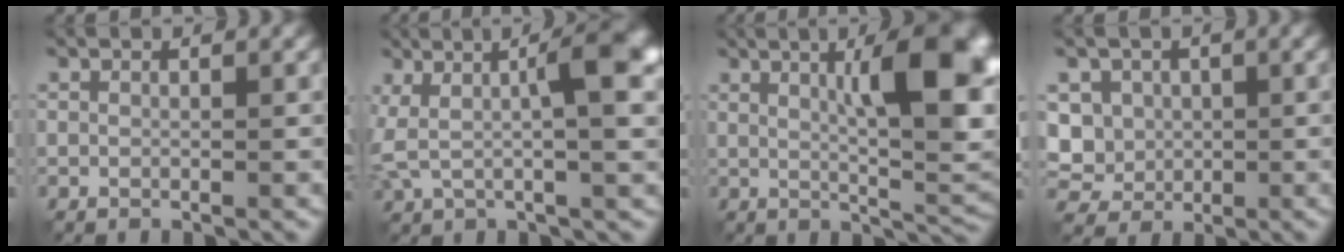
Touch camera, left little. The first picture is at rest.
{"total": 6.8, "force": [1.0, 1.7, 6.5], "torque": [-0.116, 0.011, 0.015]}
{"total": 11.4, "force": [3.0, 2.8, 10.7], "torque": [-0.135, 0.008, 0.050]}
{"total": 5.2, "force": [1.0, 4.7, 1.8], "torque": [-0.041, 0.010, 0.018]}